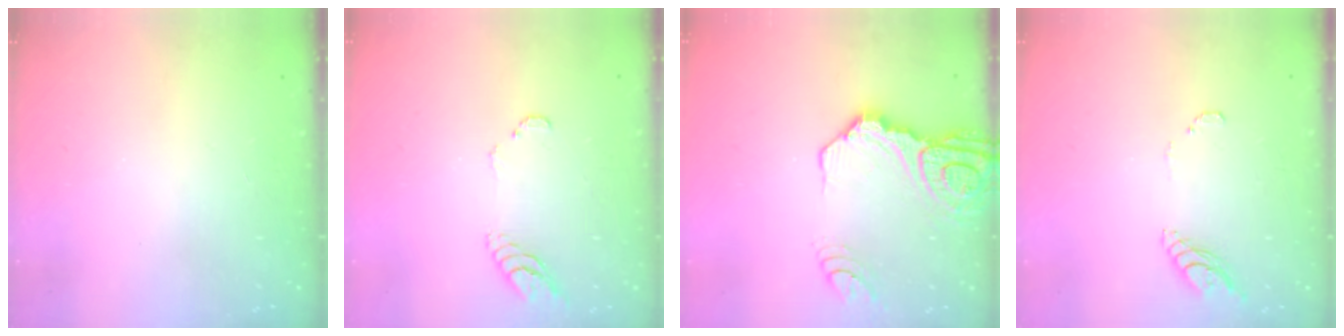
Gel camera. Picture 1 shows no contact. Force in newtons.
{"total": 5.4, "press": 5.4, "slide": 0.4}
{"total": 17.5, "press": 17.4, "slide": 2.0}
{"total": 8.1, "press": 8.1, "slide": 0.7}